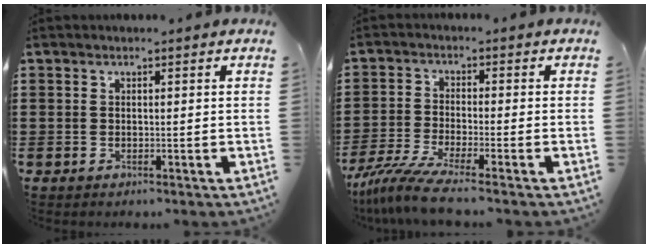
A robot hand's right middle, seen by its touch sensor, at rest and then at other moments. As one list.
[{"total": 6.2, "force": [-4.9, 0.1, 3.8], "torque": [-0.096, -0.022, -0.098]}]